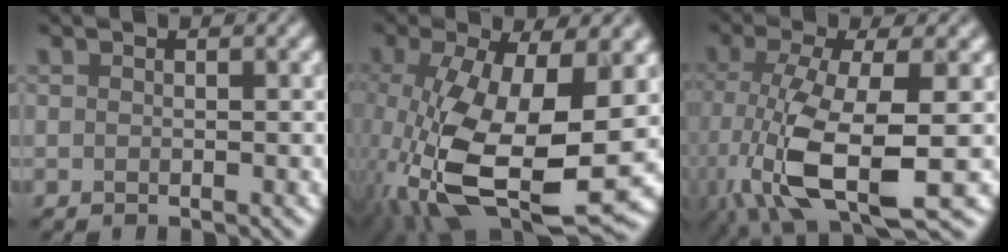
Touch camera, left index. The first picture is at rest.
{"total": 14.0, "force": [-3.1, 5.7, 12.4], "torque": [-0.258, -0.036, -0.043]}
{"total": 10.1, "force": [-3.3, 3.4, 8.9], "torque": [-0.196, -0.027, -0.059]}